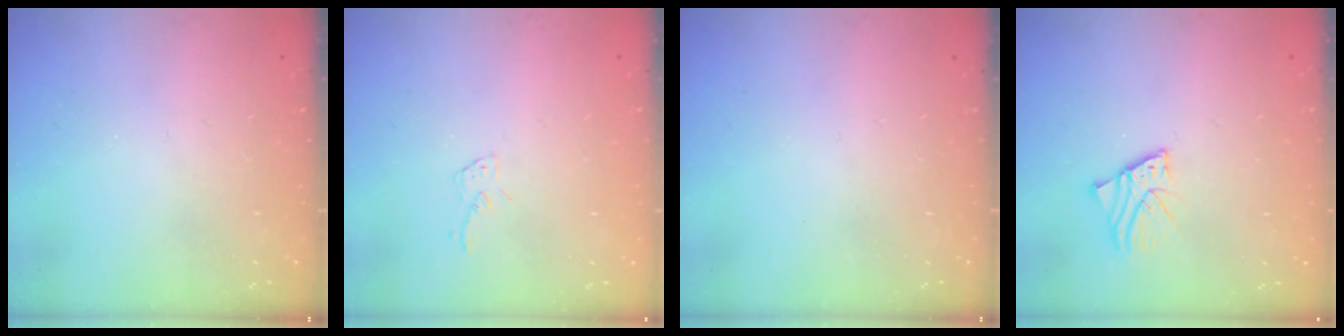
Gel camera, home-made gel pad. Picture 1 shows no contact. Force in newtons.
{"total": 3.7, "press": 3.7, "slide": 0.2}
{"total": 0.0}
{"total": 2.8, "press": 2.7, "slide": 0.3}